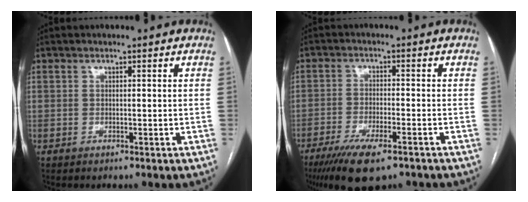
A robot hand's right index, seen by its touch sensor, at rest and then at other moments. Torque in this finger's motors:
{"motor_torque": [1.41, -0.73, 0.43, 0.05]}